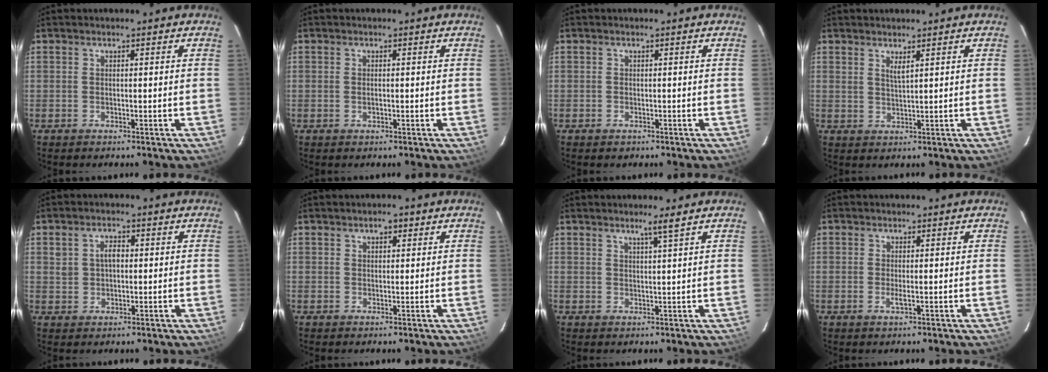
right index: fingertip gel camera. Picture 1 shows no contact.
{"total": 0.8, "force": [-0.3, 0.4, 0.7], "torque": [-0.012, 0.001, -0.004]}
{"total": 0.9, "force": [-0.5, 0.7, 0.2], "torque": [-0.003, 0.000, -0.007]}
{"total": 1.7, "force": [1.2, 0.2, 1.3], "torque": [-0.023, -0.001, 0.019]}
{"total": 3.4, "force": [0.6, 2.5, 2.2], "torque": [-0.040, 0.010, 0.013]}
{"total": 1.8, "force": [1.0, 1.0, 1.1], "torque": [-0.015, 0.008, 0.015]}
{"total": 2.2, "force": [1.6, -0.7, 1.5], "torque": [-0.031, -0.005, 0.027]}
{"total": 1.2, "force": [-0.3, 0.0, 1.2], "torque": [-0.023, -0.003, -0.005]}